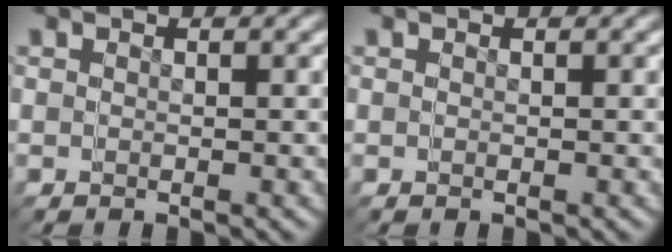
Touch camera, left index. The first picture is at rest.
{"total": 0.0}